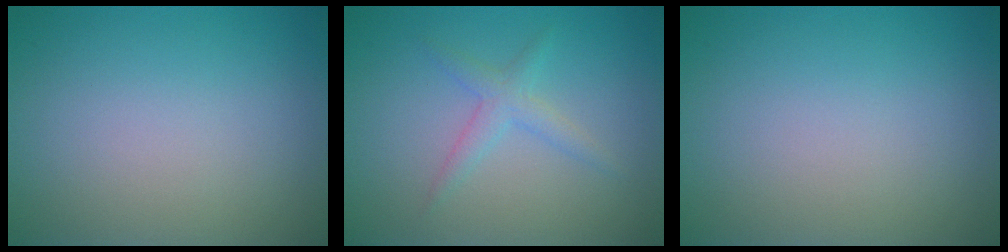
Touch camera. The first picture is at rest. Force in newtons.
{"total": 1.8, "press": 1.8, "slide": 0.1}
{"total": 0.0}